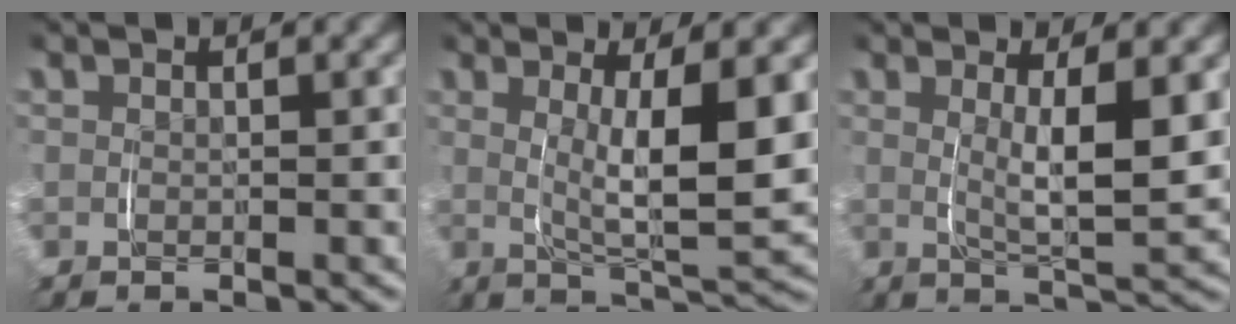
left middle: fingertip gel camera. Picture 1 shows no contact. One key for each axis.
{"total": 7.6, "fx": 1.3, "fy": 2.1, "fz": 7.2, "tx": -0.110, "ty": -0.011, "tz": 0.027}
{"total": 5.0, "fx": 1.1, "fy": 1.0, "fz": 4.8, "tx": -0.077, "ty": -0.017, "tz": 0.025}